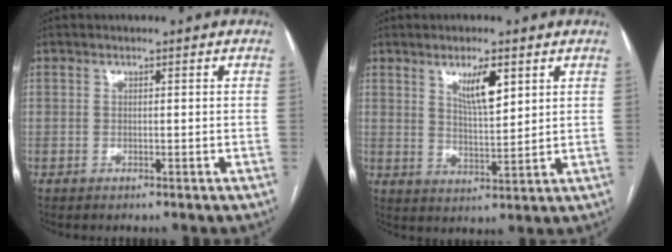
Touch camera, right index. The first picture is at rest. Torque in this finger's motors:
{"motor_torque": [0.43, 0.33, 0.17, 0.06]}